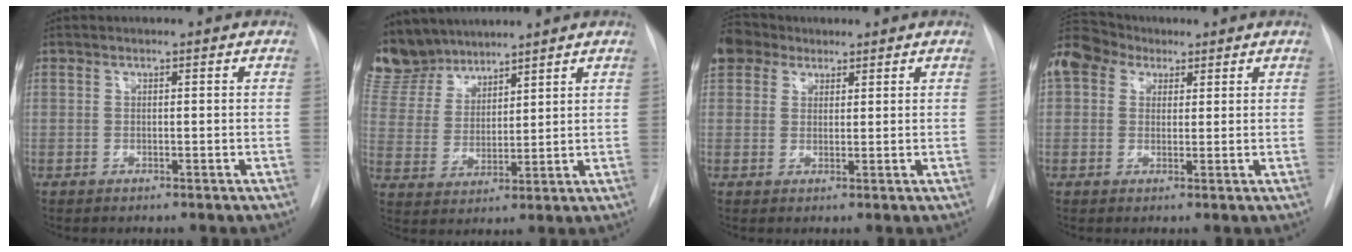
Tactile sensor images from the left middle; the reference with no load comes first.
{"total": 11.0, "force": [10.0, 4.0, 1.9], "torque": [-0.050, 0.012, 0.212]}
{"total": 5.4, "force": [4.1, 3.3, 0.8], "torque": [-0.020, 0.023, 0.081]}
{"total": 13.7, "force": [8.1, 9.4, 5.9], "torque": [-0.164, 0.071, 0.152]}